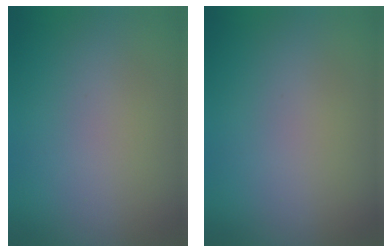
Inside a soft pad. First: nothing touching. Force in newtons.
{"total": 0.0}